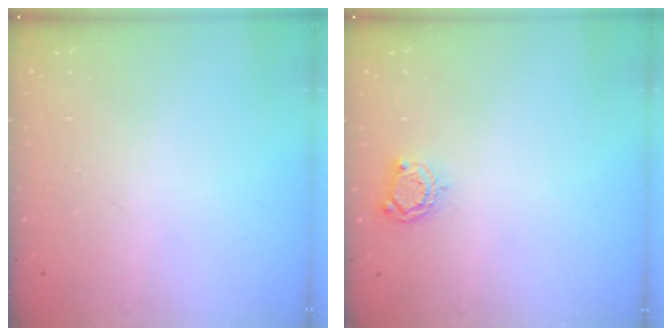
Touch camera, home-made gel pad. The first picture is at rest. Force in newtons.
{"total": 4.6, "press": 4.6, "slide": 0.2}